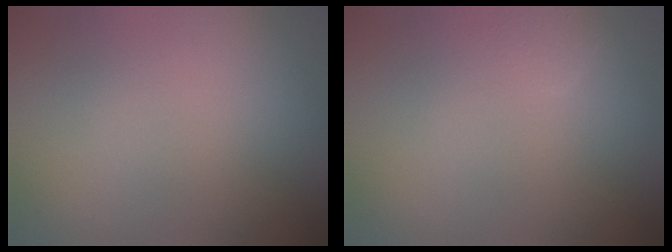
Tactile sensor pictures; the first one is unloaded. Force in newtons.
{"total": 0.9, "press": 0.9, "slide": 0.1}